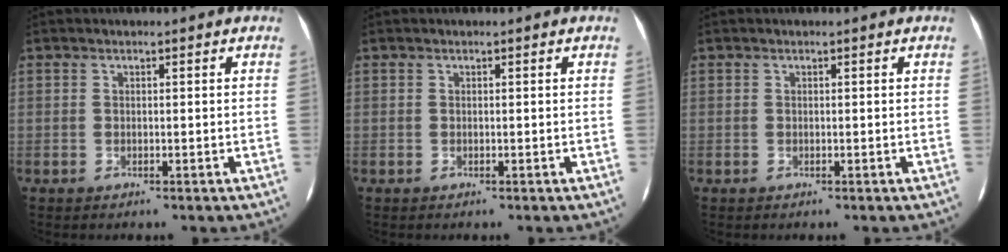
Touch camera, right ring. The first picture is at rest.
{"total": 0.0}
{"total": 0.0}